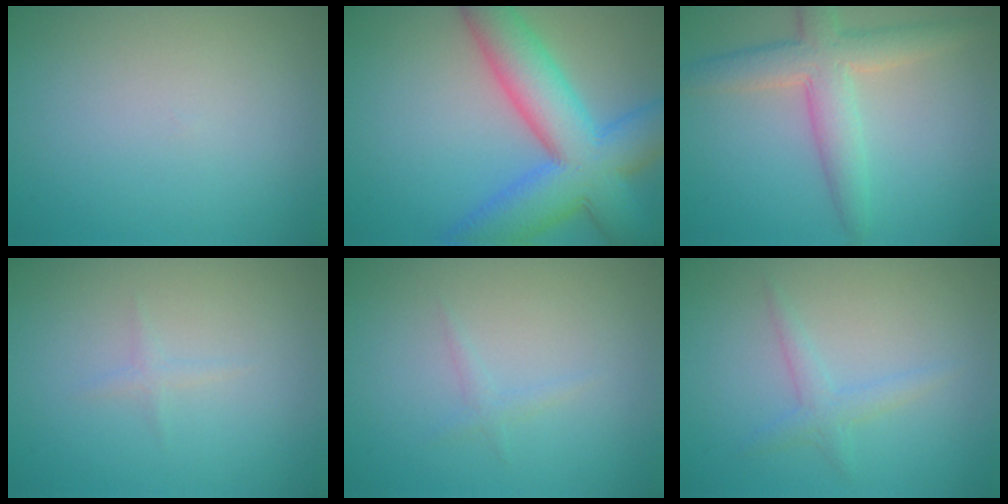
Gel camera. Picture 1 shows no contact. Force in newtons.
{"total": 10.8, "press": 10.8, "slide": 0.4}
{"total": 4.8, "press": 4.8, "slide": 0.4}
{"total": 0.8, "press": 0.8, "slide": 0.1}
{"total": 0.8, "press": 0.8, "slide": 0.0}
{"total": 1.7, "press": 1.7, "slide": 0.0}